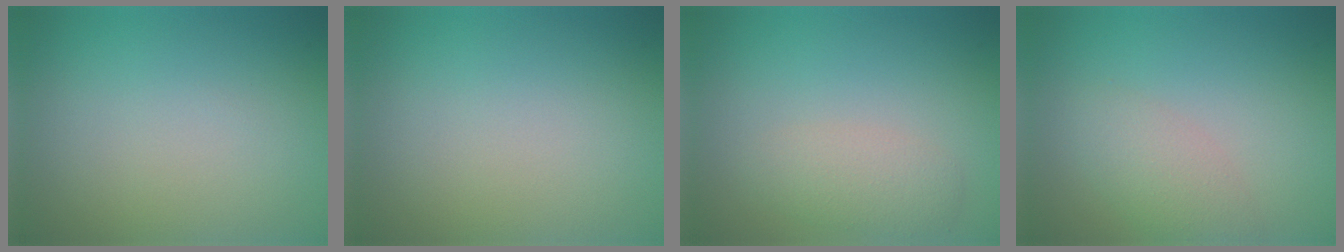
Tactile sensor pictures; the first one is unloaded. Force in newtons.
{"total": 0.0}
{"total": 2.3, "press": 2.3, "slide": 0.1}
{"total": 2.7, "press": 2.7, "slide": 0.1}